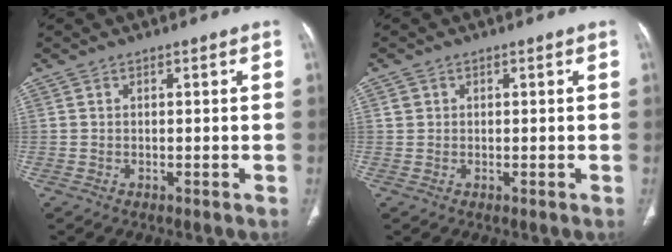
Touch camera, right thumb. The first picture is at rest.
{"total": 1.2, "force": [0.4, 1.1, 0.3], "torque": [0.005, 0.004, 0.008]}